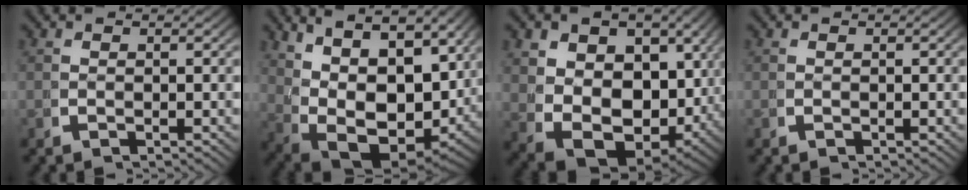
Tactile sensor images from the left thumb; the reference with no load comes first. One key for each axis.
{"total": 14.3, "fx": 0.7, "fy": 9.9, "fz": 10.3, "tx": -0.198, "ty": -0.044, "tz": 0.025}
{"total": 13.3, "fx": -1.1, "fy": 10.0, "fz": 8.8, "tx": -0.187, "ty": -0.083, "tz": 0.014}
{"total": 0.0}